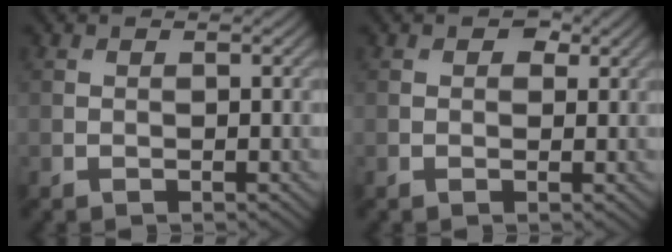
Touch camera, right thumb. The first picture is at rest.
{"total": 1.5, "force": [0.7, 1.1, 0.8], "torque": [-0.009, -0.002, 0.007]}